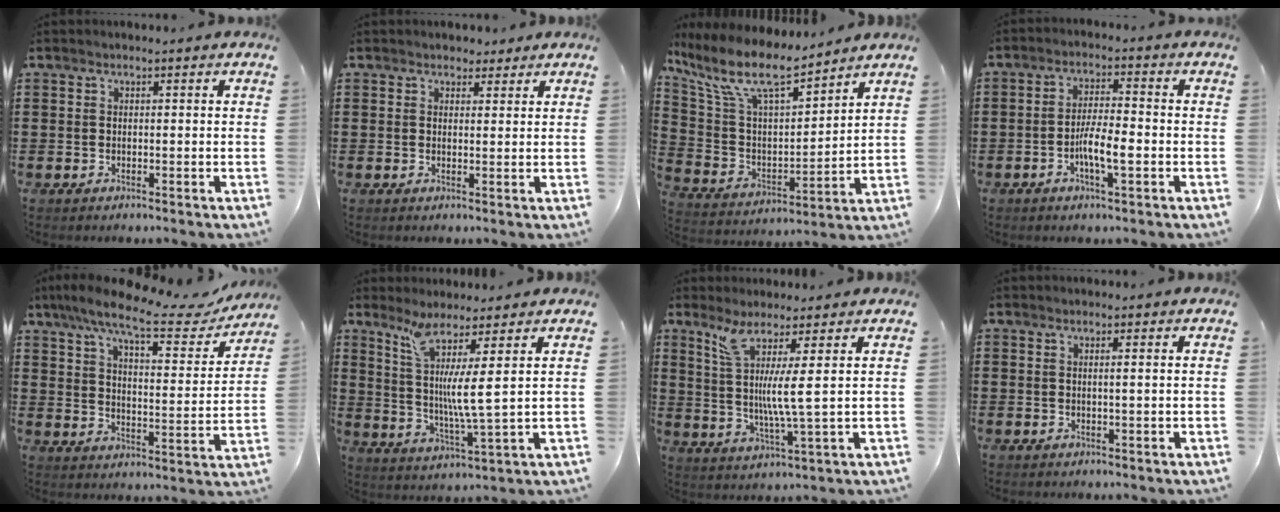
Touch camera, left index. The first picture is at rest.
{"total": 2.0, "force": [1.6, 1.1, 0.1], "torque": [0.000, 0.004, 0.028]}
{"total": 10.3, "force": [8.0, 2.6, 5.9], "torque": [-0.148, -0.044, 0.138]}
{"total": 5.4, "force": [-1.9, 1.1, 5.0], "torque": [-0.096, 0.001, -0.040]}
{"total": 10.5, "force": [8.4, 1.7, 6.1], "torque": [-0.133, -0.041, 0.136]}
{"total": 6.5, "force": [3.3, -1.0, 5.5], "torque": [-0.121, -0.026, 0.052]}
{"total": 6.5, "force": [2.7, -0.8, 5.9], "torque": [-0.124, -0.009, 0.044]}
{"total": 0.8, "force": [0.2, -0.3, 0.7], "torque": [-0.012, -0.007, 0.004]}